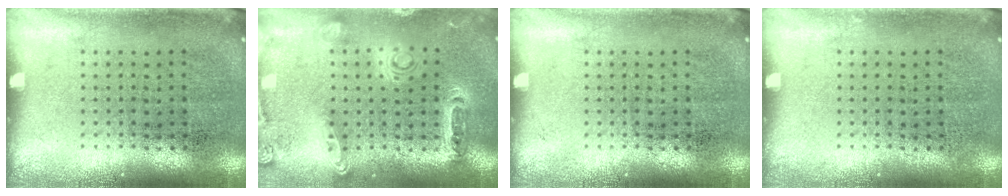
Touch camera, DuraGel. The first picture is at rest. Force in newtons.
{"total": 1.0, "press": 1.0, "slide": 0.3}
{"total": 0.0}
{"total": 0.0}